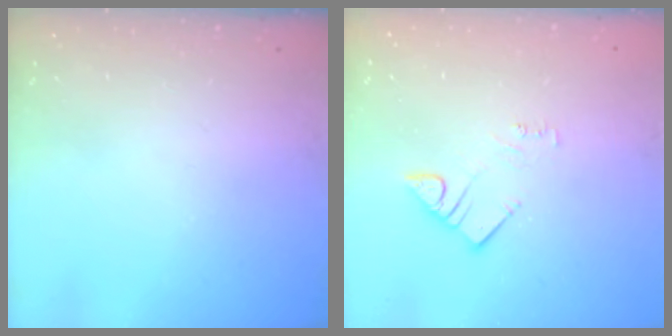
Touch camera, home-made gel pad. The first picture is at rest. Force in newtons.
{"total": 3.7, "press": 3.7, "slide": 0.3}